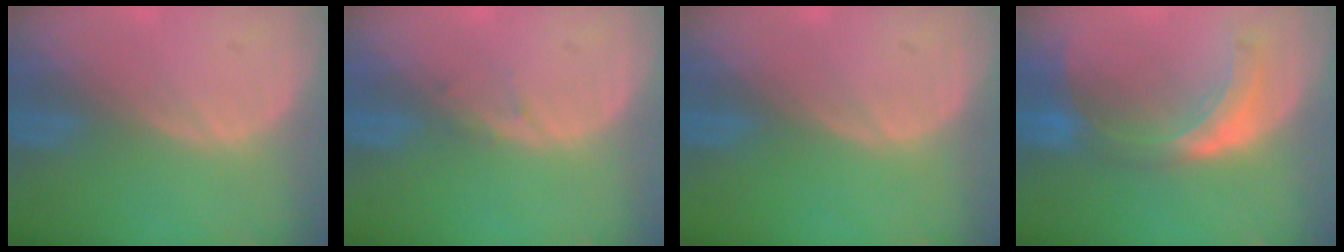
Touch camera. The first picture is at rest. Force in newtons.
{"total": 0.8, "press": 0.7, "slide": 0.3}
{"total": 0.0}
{"total": 8.0, "press": 7.1, "slide": 3.8}